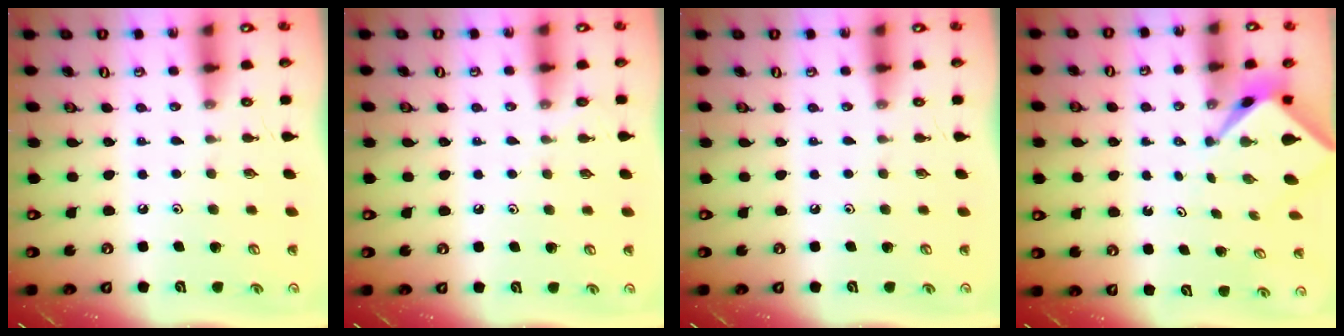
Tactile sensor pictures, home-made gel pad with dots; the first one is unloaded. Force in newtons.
{"total": 2.8, "press": 2.8, "slide": 0.3}
{"total": 0.0}
{"total": 2.4, "press": 2.4, "slide": 0.1}